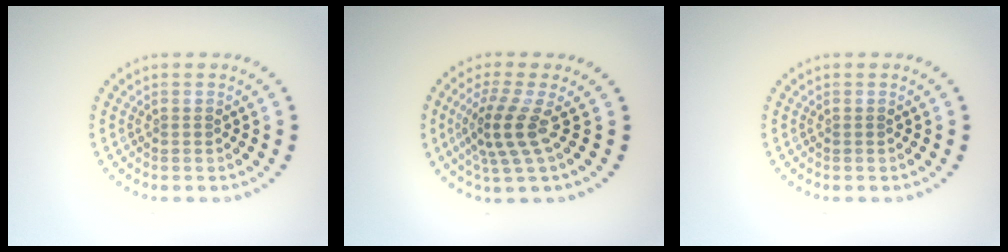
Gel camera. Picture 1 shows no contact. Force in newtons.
{"total": 3.6, "press": 2.7, "slide": 2.4}
{"total": 0.0}